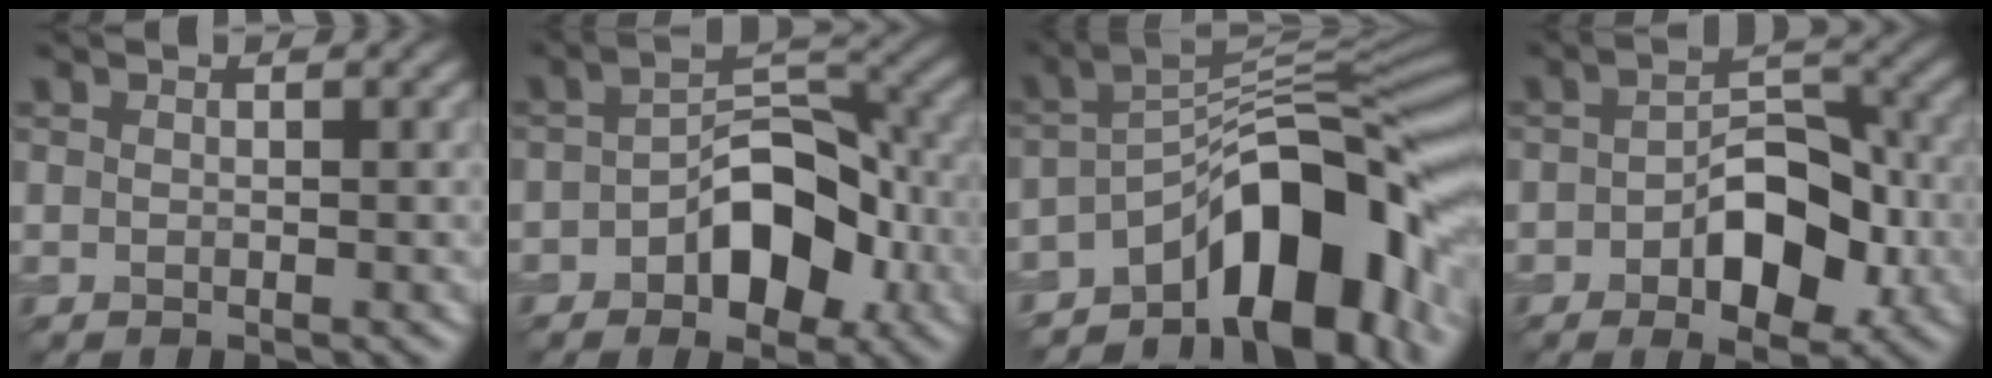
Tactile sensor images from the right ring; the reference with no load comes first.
{"total": 7.0, "force": [-2.6, 3.9, 5.2], "torque": [-0.069, 0.017, -0.039]}
{"total": 12.8, "force": [-6.6, 5.3, 9.6], "torque": [-0.112, 0.016, -0.106]}
{"total": 6.9, "force": [-2.1, 3.7, 5.4], "torque": [-0.076, 0.011, -0.029]}